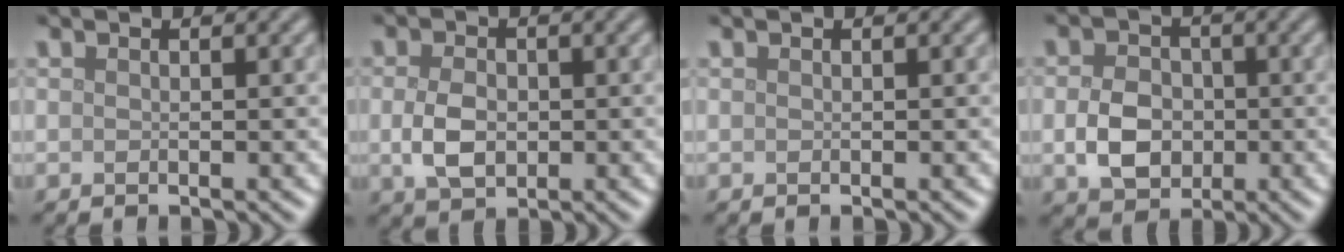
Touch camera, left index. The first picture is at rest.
{"total": 3.5, "force": [-0.3, 2.4, 2.5], "torque": [-0.054, -0.002, -0.006]}
{"total": 0.0}
{"total": 4.4, "force": [-0.7, 3.4, 2.7], "torque": [-0.052, -0.002, -0.014]}